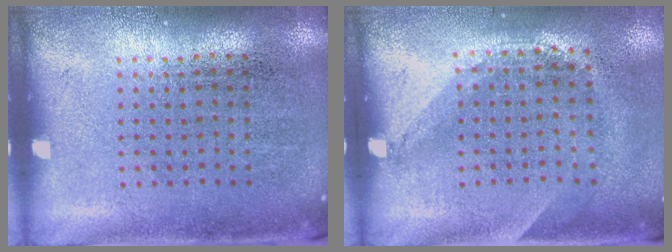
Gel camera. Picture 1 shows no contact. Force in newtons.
{"total": 1.3, "press": 0.9, "slide": 0.9}